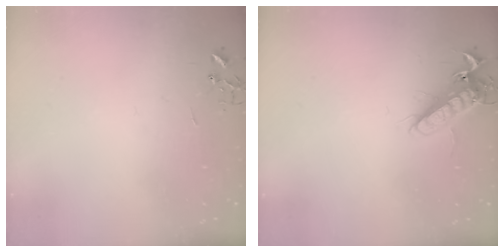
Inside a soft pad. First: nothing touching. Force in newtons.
{"total": 13.3, "press": 13.2, "slide": 1.8}